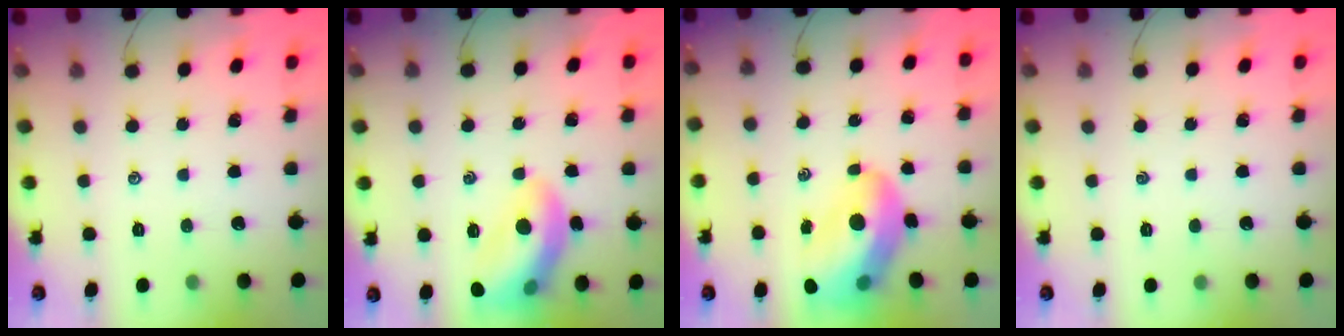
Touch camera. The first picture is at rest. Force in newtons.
{"total": 13.7, "press": 13.6, "slide": 1.1}
{"total": 13.9, "press": 13.4, "slide": 3.6}
{"total": 0.0}